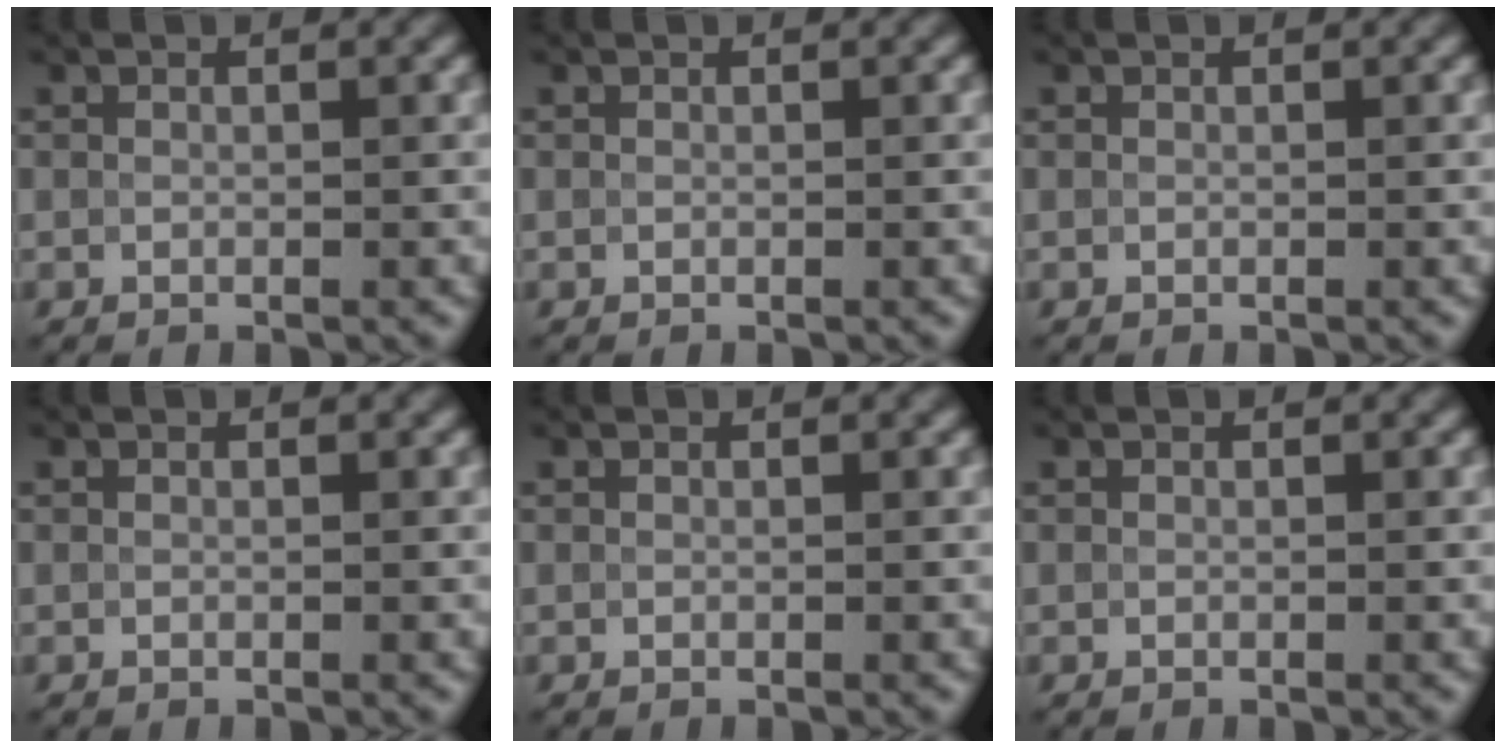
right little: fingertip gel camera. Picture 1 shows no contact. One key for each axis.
{"total": 0.0}
{"total": 0.0}
{"total": 0.0}
{"total": 0.0}
{"total": 0.0}